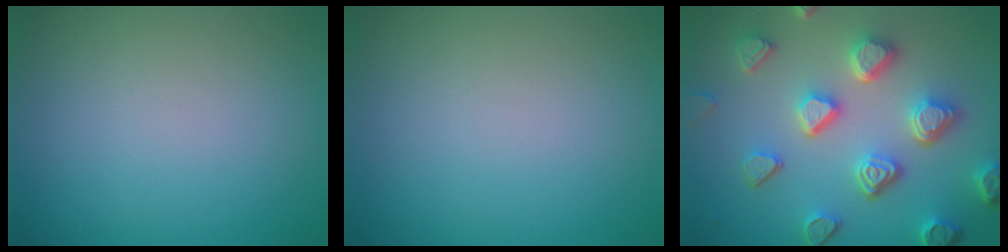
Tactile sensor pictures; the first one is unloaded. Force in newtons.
{"total": 0.0}
{"total": 6.6, "press": 5.3, "slide": 3.9}